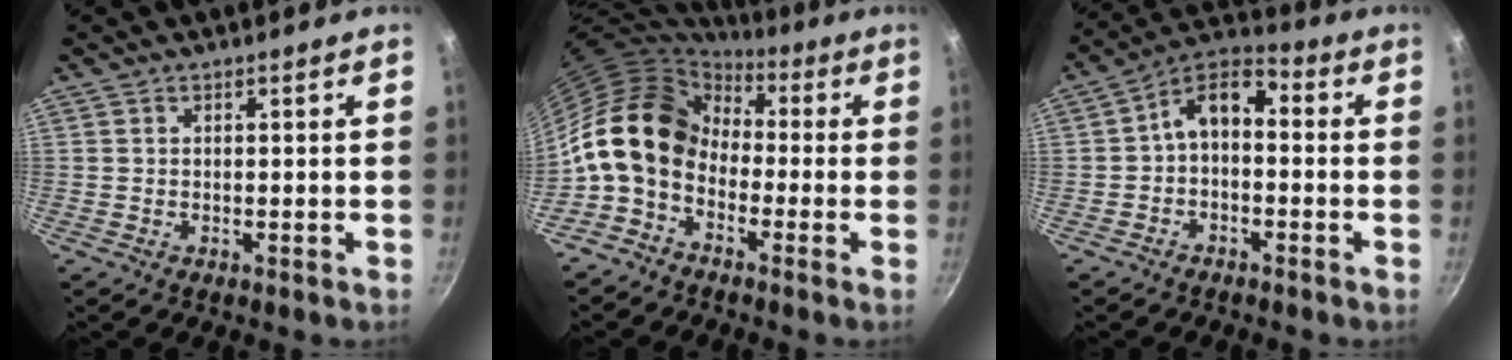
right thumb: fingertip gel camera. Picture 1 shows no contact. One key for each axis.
{"total": 14.6, "fx": -1.4, "fy": 10.8, "fz": 9.7, "tx": -0.164, "ty": 0.041, "tz": -0.051}
{"total": 8.2, "fx": -0.8, "fy": 5.1, "fz": 6.3, "tx": -0.096, "ty": 0.045, "tz": -0.028}